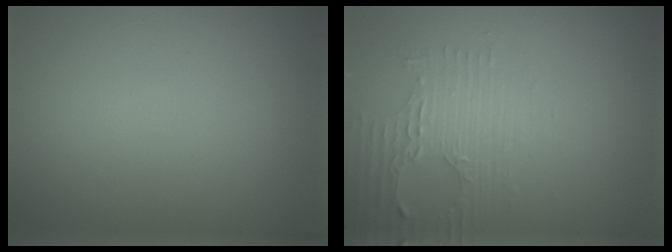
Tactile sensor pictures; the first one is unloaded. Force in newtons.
{"total": 3.0, "press": 2.5, "slide": 1.7}